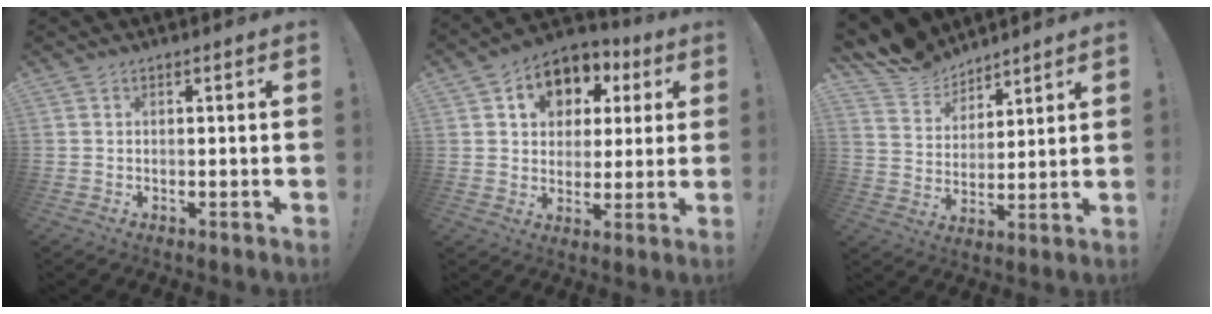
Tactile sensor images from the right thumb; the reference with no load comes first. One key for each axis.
{"total": 11.5, "fx": 4.1, "fy": 9.4, "fz": 5.2, "tx": -0.079, "ty": -0.015, "tz": 0.081}
{"total": 10.5, "fx": 9.3, "fy": 4.7, "fz": 1.0, "tx": -0.038, "ty": -0.081, "tz": 0.182}